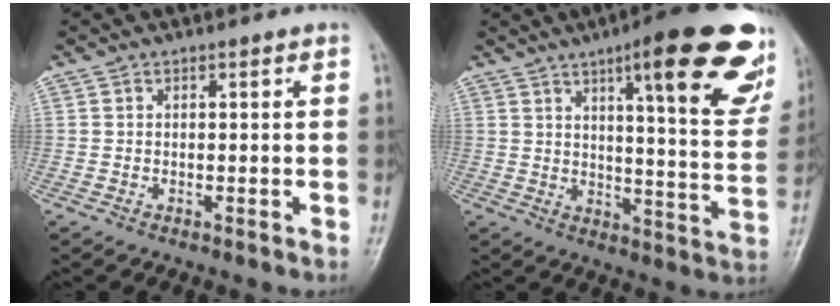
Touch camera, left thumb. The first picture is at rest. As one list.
[{"total": 23.8, "force": [12.8, 5.5, 19.3], "torque": [-0.227, -0.045, 0.166]}]